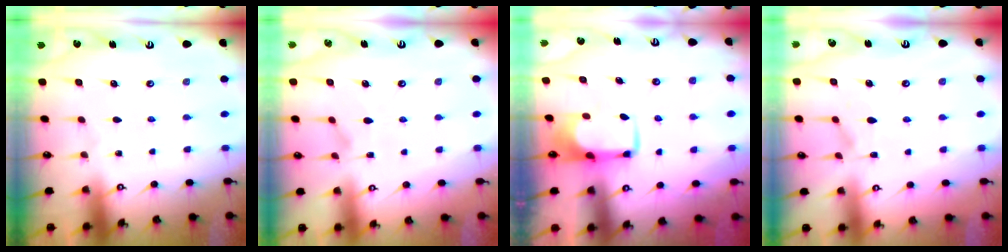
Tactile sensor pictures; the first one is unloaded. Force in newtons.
{"total": 3.0, "press": 2.8, "slide": 1.2}
{"total": 1.8, "press": 1.7, "slide": 0.5}
{"total": 0.7, "press": 0.3, "slide": 0.7}